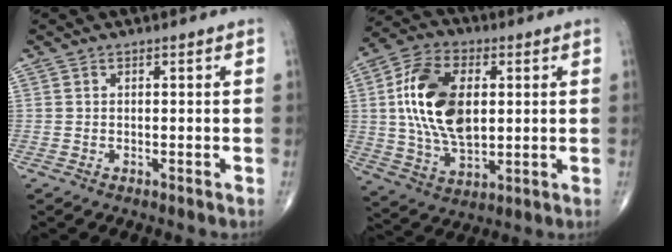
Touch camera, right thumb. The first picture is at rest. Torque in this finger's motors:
{"motor_torque": [1.99, 3.02, 1.57, 0.05, 0.21]}